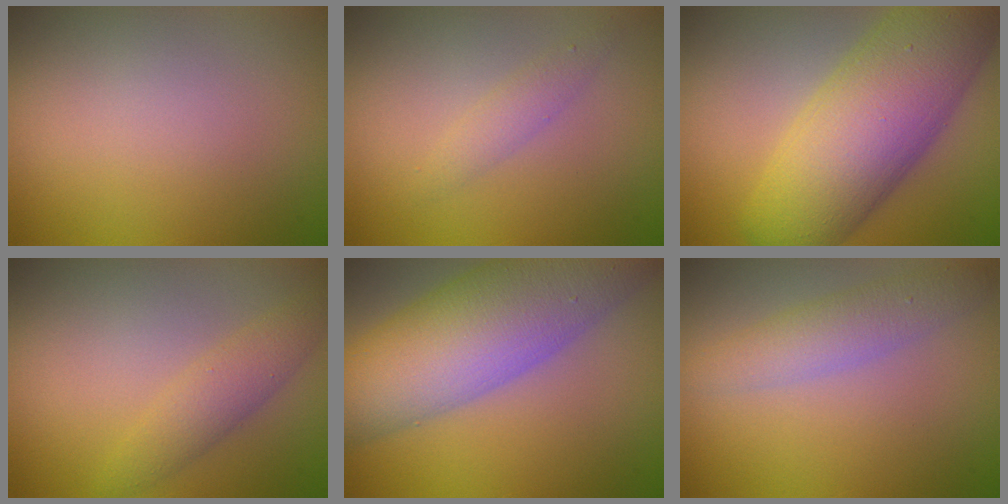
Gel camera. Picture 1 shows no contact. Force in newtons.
{"total": 1.5, "press": 1.5, "slide": 0.0}
{"total": 12.0, "press": 12.0, "slide": 0.5}
{"total": 2.6, "press": 2.6, "slide": 0.0}
{"total": 11.7, "press": 11.7, "slide": 0.6}
{"total": 2.9, "press": 2.9, "slide": 0.1}